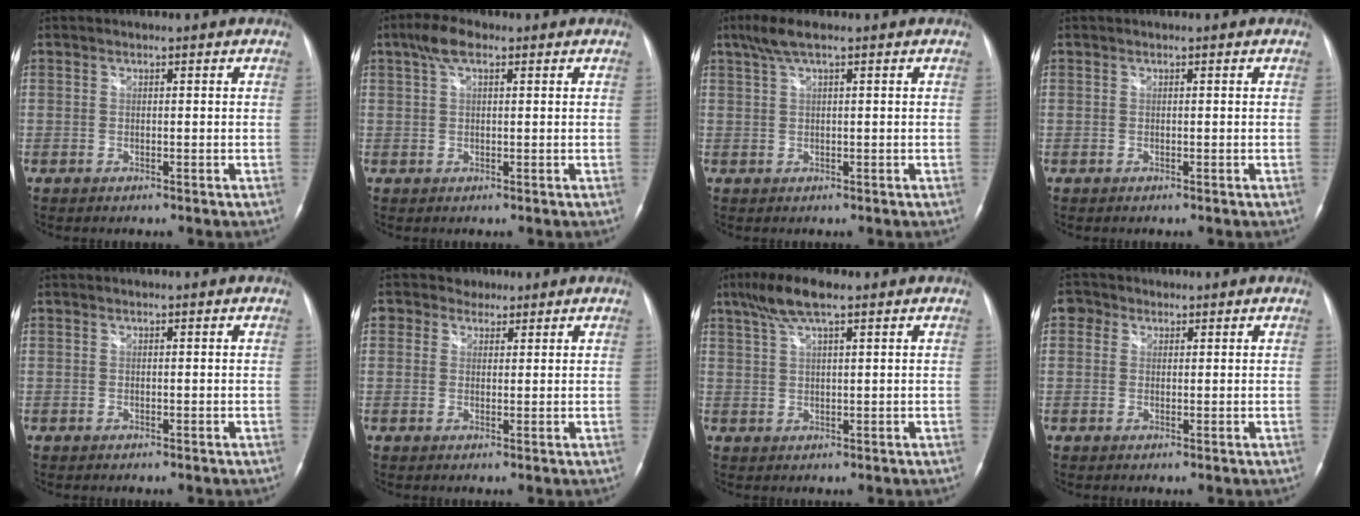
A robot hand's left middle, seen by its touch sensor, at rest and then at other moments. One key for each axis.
{"total": 4.0, "fx": 2.2, "fy": 1.5, "fz": 3.0, "tx": -0.067, "ty": 0.020, "tz": 0.043}
{"total": 3.9, "fx": 2.4, "fy": 0.4, "fz": 3.0, "tx": -0.072, "ty": 0.023, "tz": 0.050}
{"total": 0.0}
{"total": 0.0}
{"total": 3.1, "fx": 1.9, "fy": 2.5, "fz": 0.2, "tx": -0.005, "ty": 0.016, "tz": 0.028}
{"total": 6.2, "fx": 4.1, "fy": 0.9, "fz": 4.6, "tx": -0.100, "ty": 0.018, "tz": 0.078}
{"total": 2.5, "fx": 1.1, "fy": 2.1, "fz": 0.5, "tx": -0.008, "ty": 0.011, "tz": 0.014}